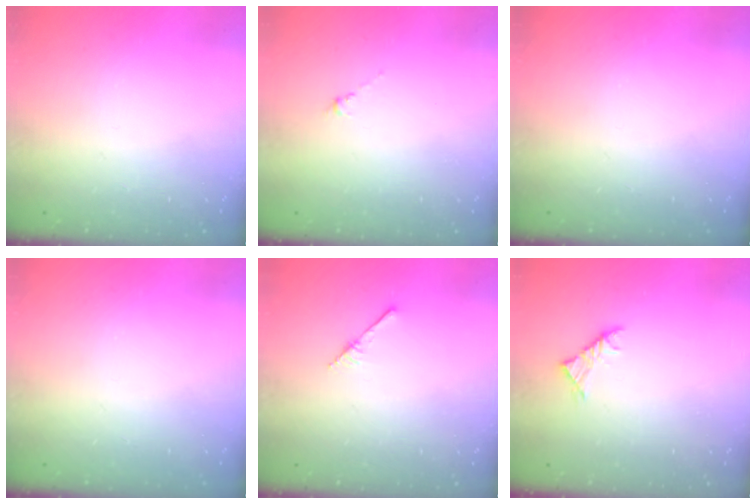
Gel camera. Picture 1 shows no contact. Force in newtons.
{"total": 0.0}
{"total": 0.0}
{"total": 0.0}
{"total": 2.9, "press": 2.9, "slide": 0.2}
{"total": 2.9, "press": 2.8, "slide": 0.8}